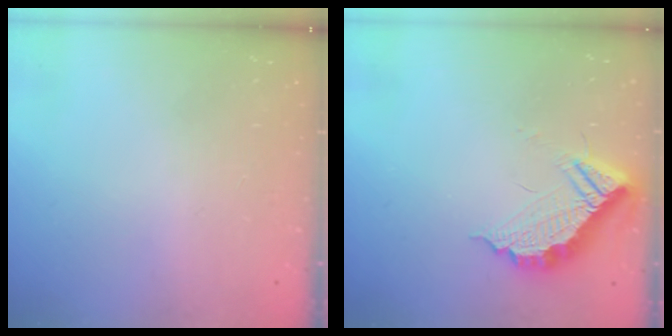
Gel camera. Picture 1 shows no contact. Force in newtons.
{"total": 11.3, "press": 11.2, "slide": 0.4}